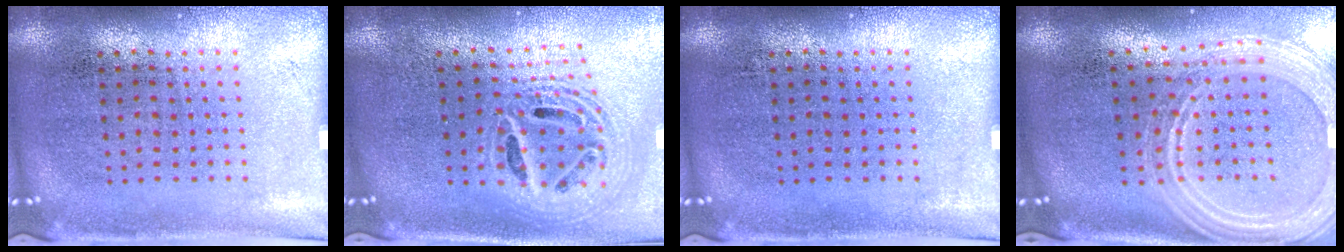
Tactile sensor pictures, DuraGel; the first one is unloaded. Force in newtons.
{"total": 2.2, "press": 1.6, "slide": 1.5}
{"total": 0.0}
{"total": 2.5, "press": 2.2, "slide": 1.3}